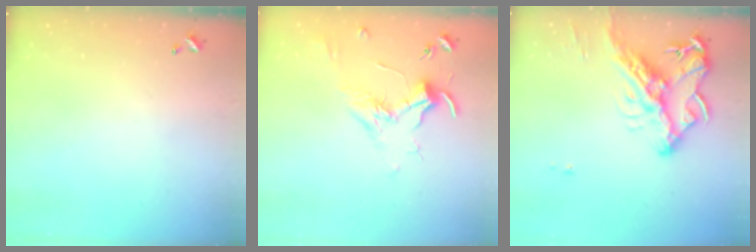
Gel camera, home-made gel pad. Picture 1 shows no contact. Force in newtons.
{"total": 1.7, "press": 1.6, "slide": 0.7}
{"total": 16.1, "press": 16.0, "slide": 2.4}